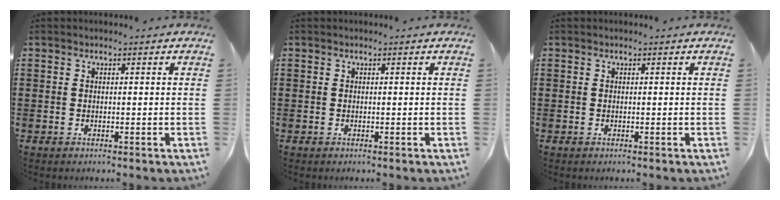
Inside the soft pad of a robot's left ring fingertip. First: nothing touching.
{"total": 0.0}
{"total": 0.0}